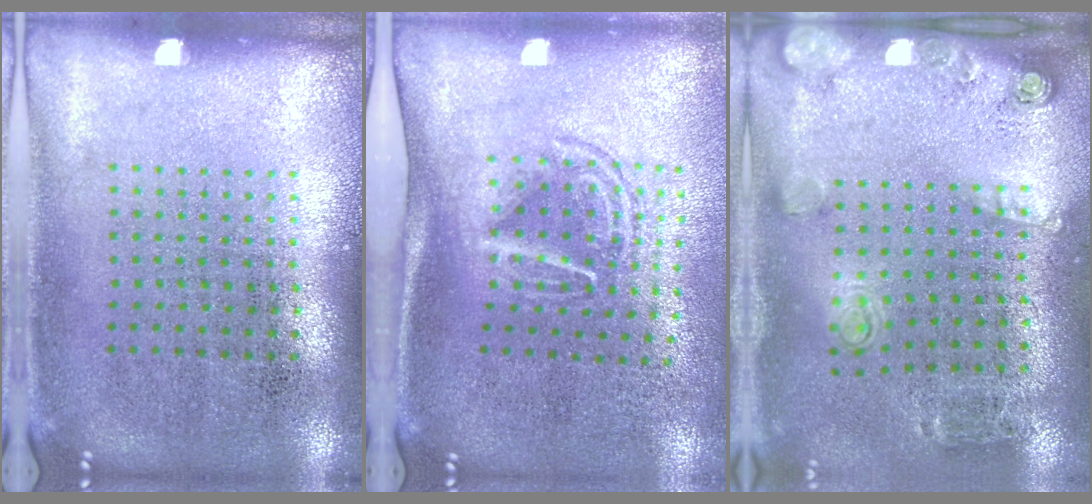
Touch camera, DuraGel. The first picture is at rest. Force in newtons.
{"total": 1.7, "press": 1.2, "slide": 1.2}
{"total": 2.1, "press": 1.3, "slide": 1.6}